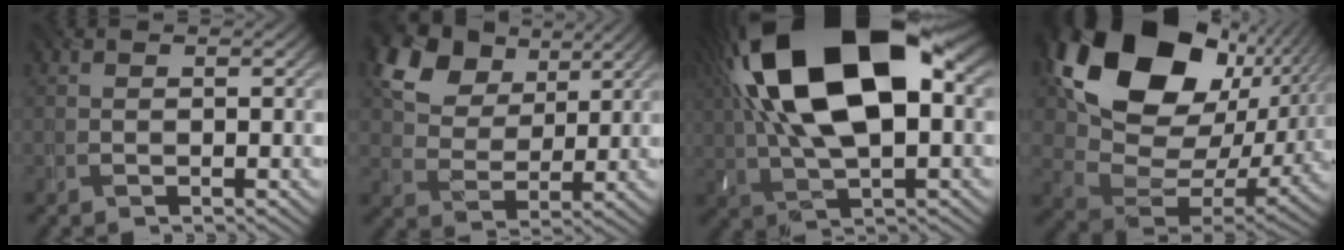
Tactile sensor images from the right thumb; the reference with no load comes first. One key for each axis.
{"total": 13.3, "fx": 7.7, "fy": 8.5, "fz": 6.7, "tx": -0.169, "ty": 0.023, "tz": 0.143}
{"total": 19.6, "fx": 5.3, "fy": 9.9, "fz": 16.1, "tx": -0.316, "ty": 0.034, "tz": 0.084}
{"total": 19.9, "fx": 8.9, "fy": 13.3, "fz": 11.8, "tx": -0.248, "ty": 0.004, "tz": 0.194}